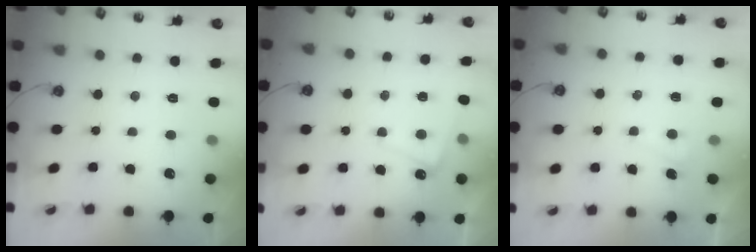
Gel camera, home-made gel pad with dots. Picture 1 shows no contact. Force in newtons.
{"total": 4.3, "press": 4.3, "slide": 0.3}
{"total": 2.4, "press": 2.4, "slide": 0.1}